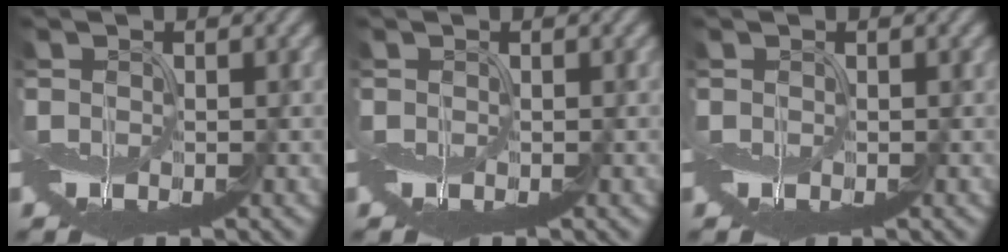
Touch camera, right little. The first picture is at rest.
{"total": 0.0}
{"total": 0.0}